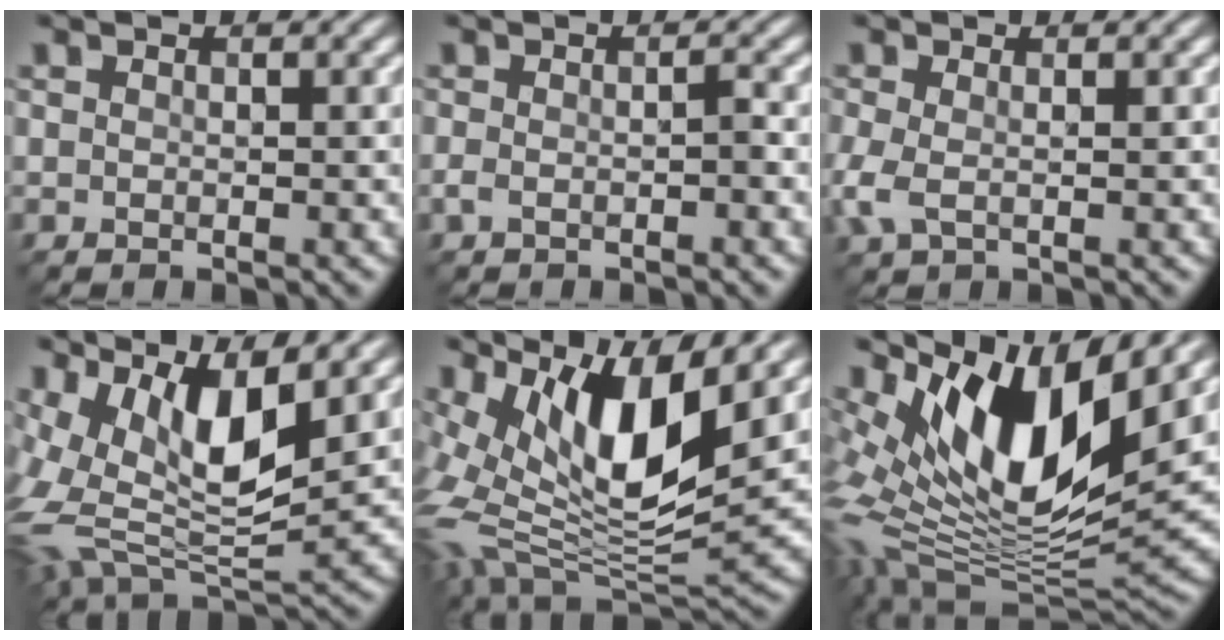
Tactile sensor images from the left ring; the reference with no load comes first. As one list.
[{"total": 1.5, "force": [-0.7, 0.5, 1.3], "torque": [-0.027, 0.001, -0.015]}, {"total": 2.7, "force": [-0.3, 1.5, 2.2], "torque": [-0.063, -0.005, -0.009]}, {"total": 10.2, "force": [3.2, 4.2, 8.8], "torque": [-0.178, -0.006, 0.060]}, {"total": 12.2, "force": [4.5, 4.9, 10.2], "torque": [-0.199, -0.001, 0.084]}, {"total": 13.6, "force": [4.3, 5.7, 11.5], "torque": [-0.220, -0.010, 0.080]}]